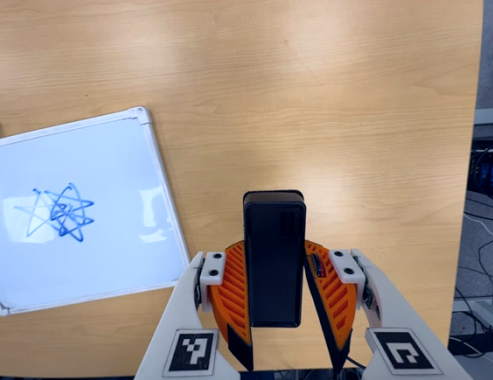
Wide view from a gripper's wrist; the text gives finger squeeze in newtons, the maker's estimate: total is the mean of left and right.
{"total": 5.4, "left": 5.0, "right": 5.8}